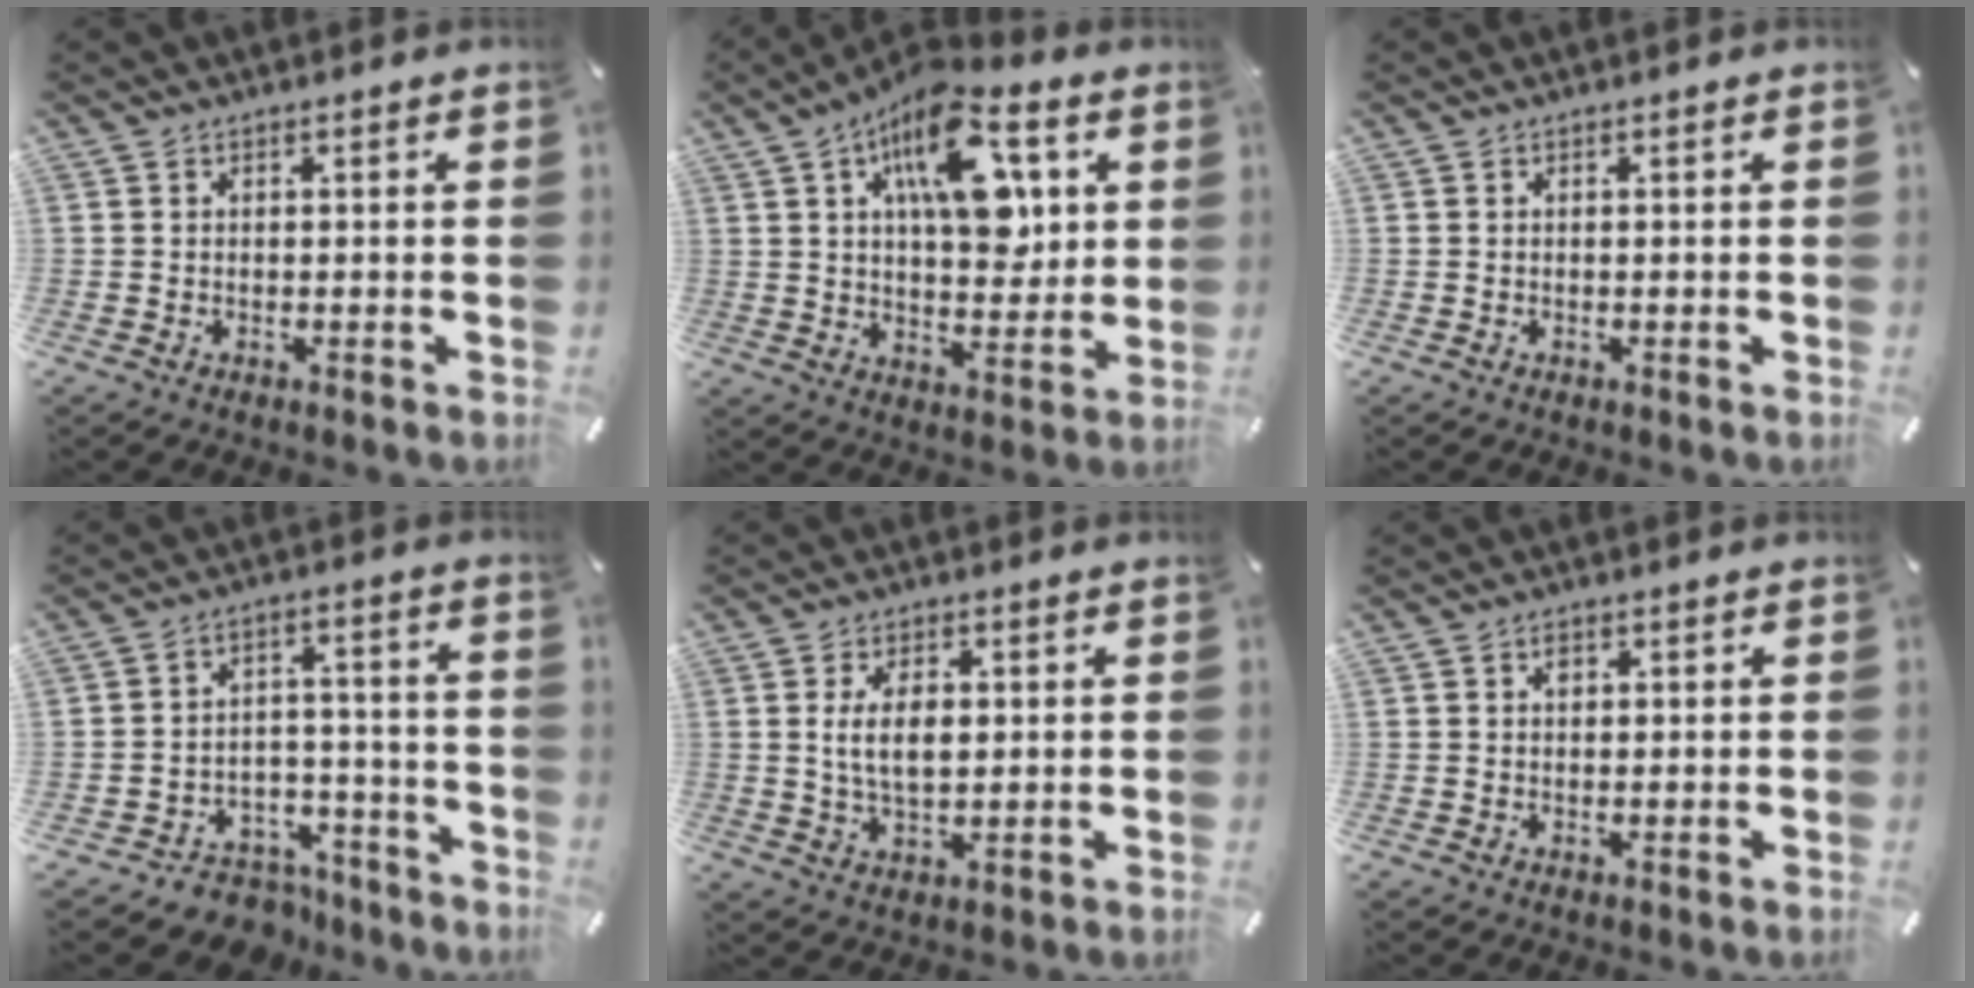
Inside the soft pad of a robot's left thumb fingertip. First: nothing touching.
{"total": 17.7, "force": [7.3, 9.1, 13.3], "torque": [-0.190, -0.021, 0.121]}
{"total": 0.0}
{"total": 7.9, "force": [-5.8, 5.2, 1.5], "torque": [-0.009, 0.044, -0.100]}
{"total": 7.3, "force": [1.0, 4.0, 6.1], "torque": [-0.119, 0.000, 0.011]}
{"total": 1.3, "force": [0.4, 0.9, 0.8], "torque": [-0.008, 0.001, 0.006]}